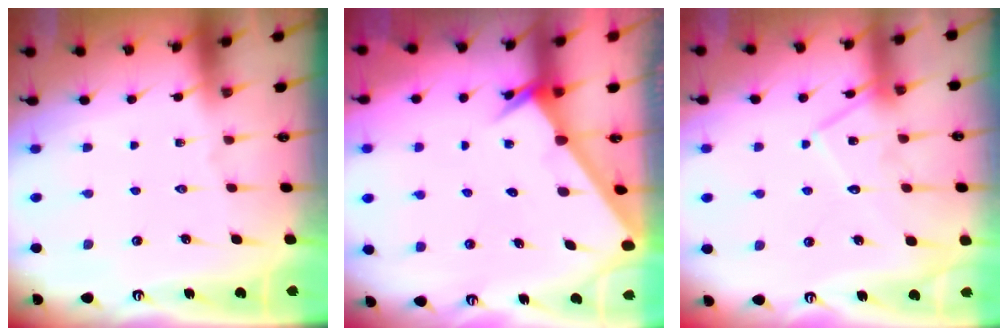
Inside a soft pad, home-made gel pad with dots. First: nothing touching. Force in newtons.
{"total": 2.3, "press": 2.3, "slide": 0.2}
{"total": 13.9, "press": 13.9, "slide": 1.2}